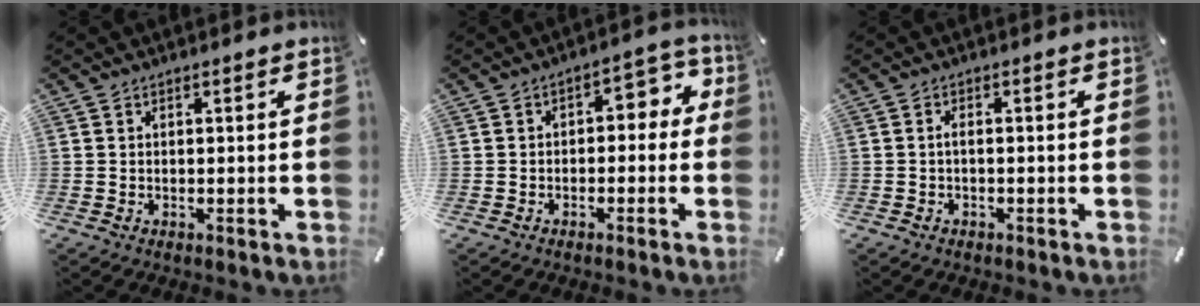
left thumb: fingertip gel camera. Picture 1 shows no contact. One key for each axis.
{"total": 5.3, "fx": -0.5, "fy": 3.5, "fz": 3.9, "tx": -0.054, "ty": 0.004, "tz": -0.019}
{"total": 1.5, "fx": -0.6, "fy": 0.6, "fz": 1.2, "tx": -0.024, "ty": 0.003, "tz": -0.013}